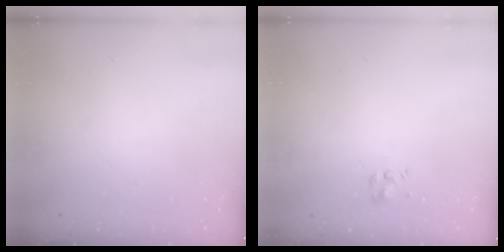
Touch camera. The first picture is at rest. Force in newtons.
{"total": 2.0, "press": 1.8, "slide": 0.9}